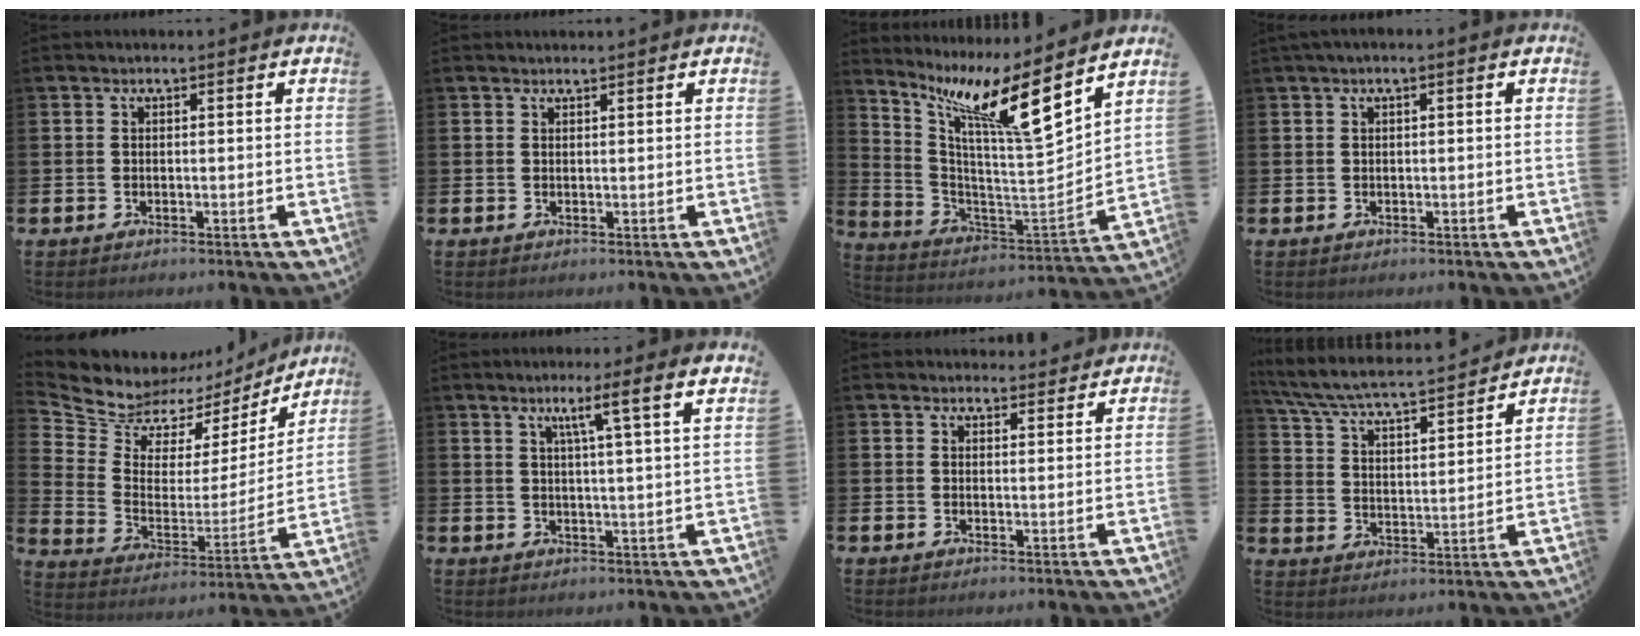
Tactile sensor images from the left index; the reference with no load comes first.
{"total": 0.7, "force": [0.7, 0.0, -0.1], "torque": [0.017, -0.006, 0.010]}
{"total": 13.9, "force": [9.0, 2.2, 10.3], "torque": [-0.209, -0.047, 0.140]}
{"total": 0.8, "force": [0.1, 0.0, 0.8], "torque": [-0.021, 0.003, 0.003]}
{"total": 7.5, "force": [6.8, 3.2, 0.3], "torque": [-0.054, -0.058, 0.120]}
{"total": 4.6, "force": [3.0, -1.0, 3.4], "torque": [-0.064, -0.012, 0.045]}
{"total": 2.2, "force": [2.1, 0.6, -0.2], "torque": [0.015, -0.014, 0.036]}
{"total": 6.6, "force": [6.3, 0.5, 2.1], "torque": [-0.074, -0.046, 0.106]}